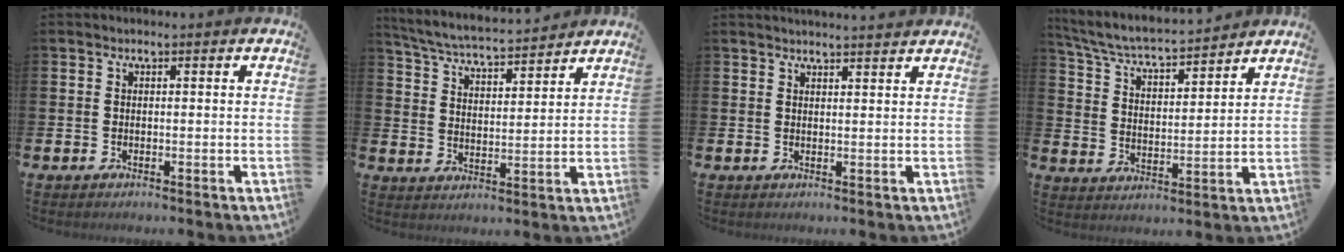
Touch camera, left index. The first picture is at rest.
{"total": 5.4, "force": [5.3, 0.3, 1.1], "torque": [-0.045, -0.038, 0.090]}
{"total": 2.0, "force": [2.0, -0.2, 0.0], "torque": [0.006, -0.014, 0.034]}
{"total": 5.8, "force": [5.5, 0.6, 1.7], "torque": [-0.060, -0.043, 0.091]}